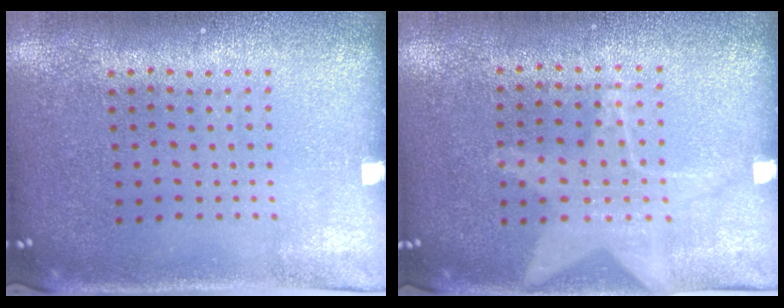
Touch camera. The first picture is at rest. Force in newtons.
{"total": 1.1, "press": 0.9, "slide": 0.6}